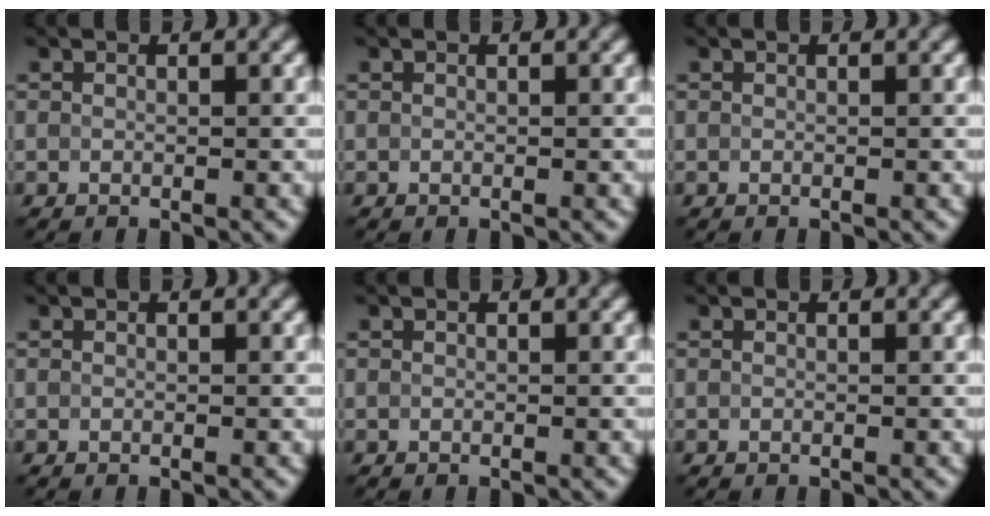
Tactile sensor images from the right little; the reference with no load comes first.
{"total": 0.0}
{"total": 0.0}
{"total": 0.0}
{"total": 0.0}
{"total": 0.0}